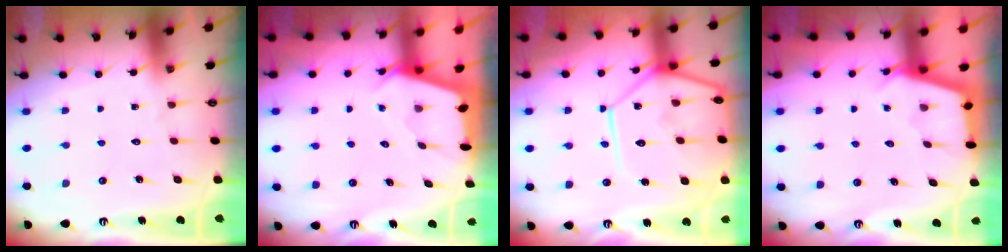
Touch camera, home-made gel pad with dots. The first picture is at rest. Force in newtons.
{"total": 2.4, "press": 2.4, "slide": 0.3}
{"total": 16.3, "press": 16.2, "slide": 1.4}
{"total": 2.9, "press": 2.9, "slide": 0.4}